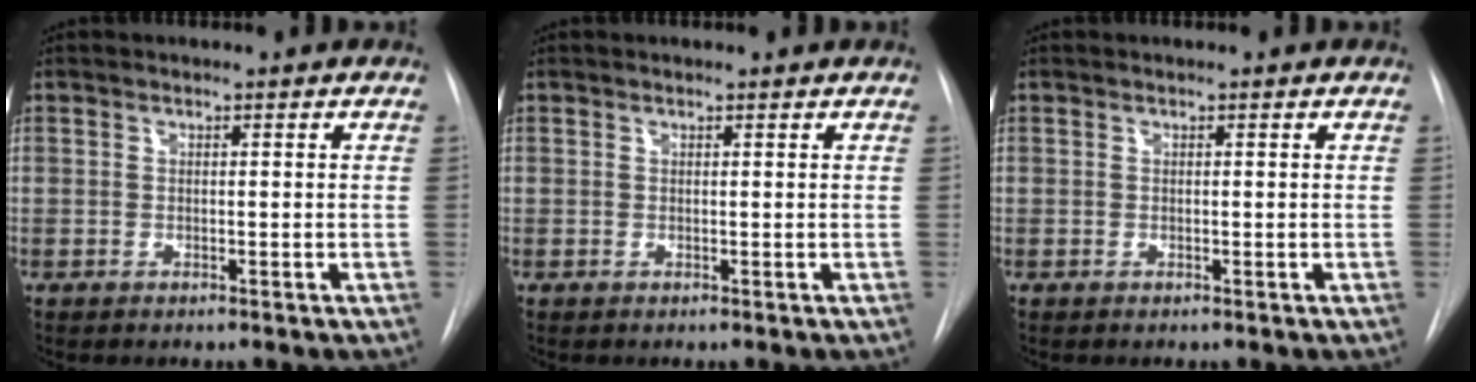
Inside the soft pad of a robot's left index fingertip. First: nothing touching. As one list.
[{"total": 0.6, "force": [0.6, 0.0, 0.0], "torque": [-0.003, 0.002, 0.006]}, {"total": 0.0}]